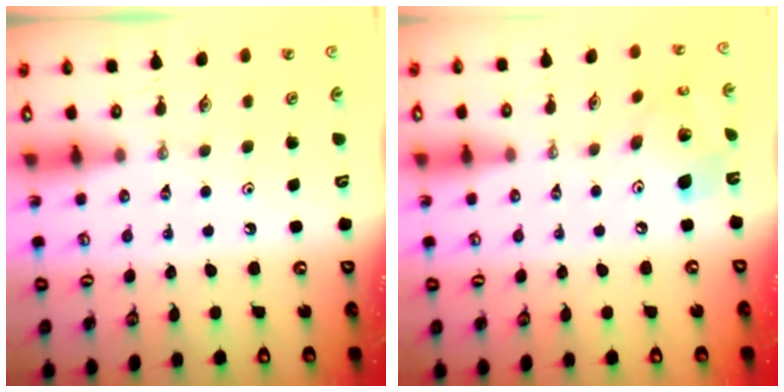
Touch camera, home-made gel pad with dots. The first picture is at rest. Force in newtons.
{"total": 14.3, "press": 14.2, "slide": 1.7}